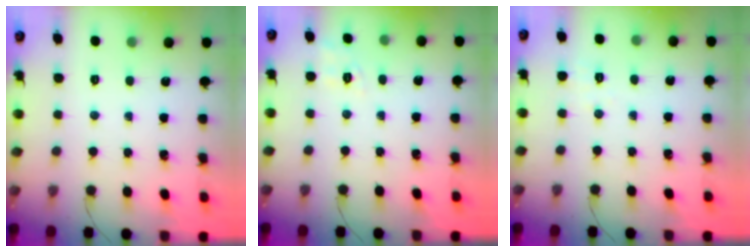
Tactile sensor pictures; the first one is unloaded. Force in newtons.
{"total": 4.8, "press": 4.3, "slide": 2.2}
{"total": 2.1, "press": 1.6, "slide": 1.4}